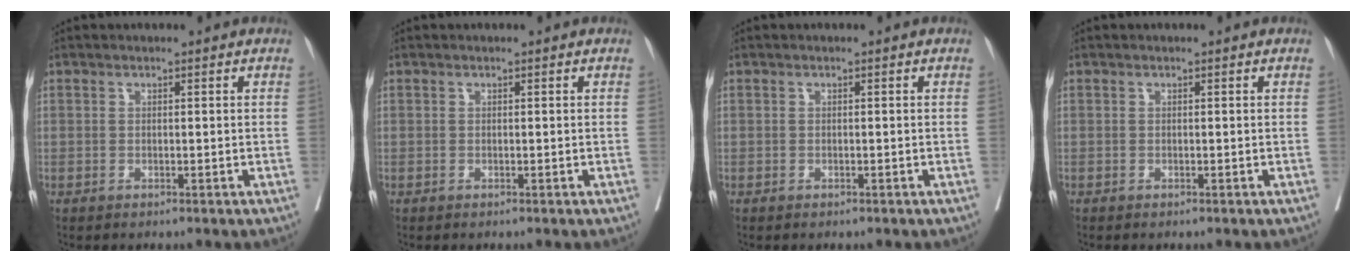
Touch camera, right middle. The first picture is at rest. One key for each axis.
{"total": 0.0}
{"total": 0.0}
{"total": 0.0}